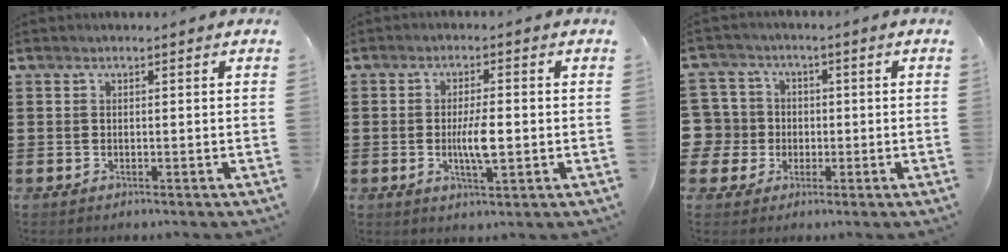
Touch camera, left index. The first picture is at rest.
{"total": 5.0, "force": [-0.5, 1.2, 4.8], "torque": [-0.091, 0.000, -0.012]}
{"total": 6.4, "force": [-0.5, 6.3, 1.0], "torque": [-0.066, 0.008, -0.013]}